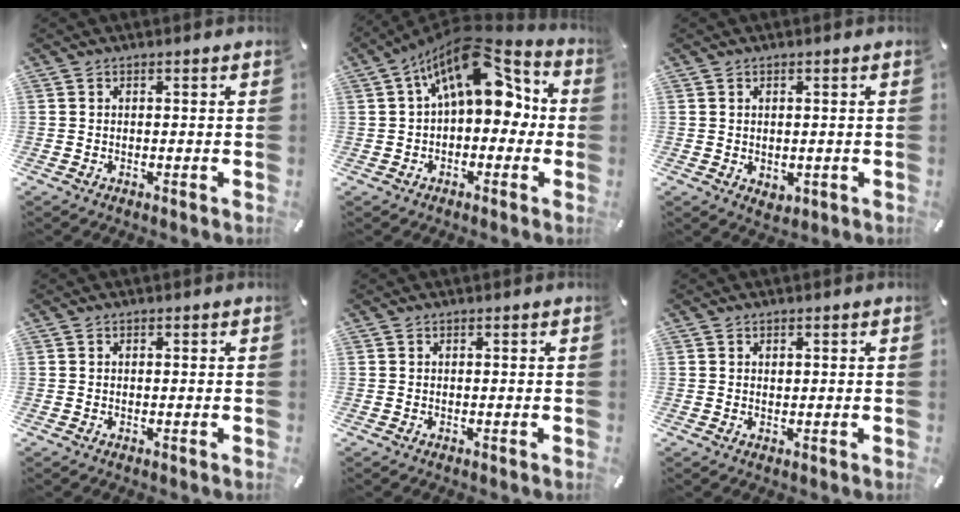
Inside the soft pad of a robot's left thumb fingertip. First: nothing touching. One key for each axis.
{"total": 17.2, "fx": 6.5, "fy": 9.6, "fz": 12.7, "tx": -0.182, "ty": -0.026, "tz": 0.113}
{"total": 1.6, "fx": 0.4, "fy": 1.5, "fz": 0.5, "tx": -0.004, "ty": 0.000, "tz": 0.004}
{"total": 0.0}
{"total": 0.0}
{"total": 0.6, "fx": 0.3, "fy": 0.5, "fz": 0.2, "tx": 0.003, "ty": -0.003, "tz": 0.004}